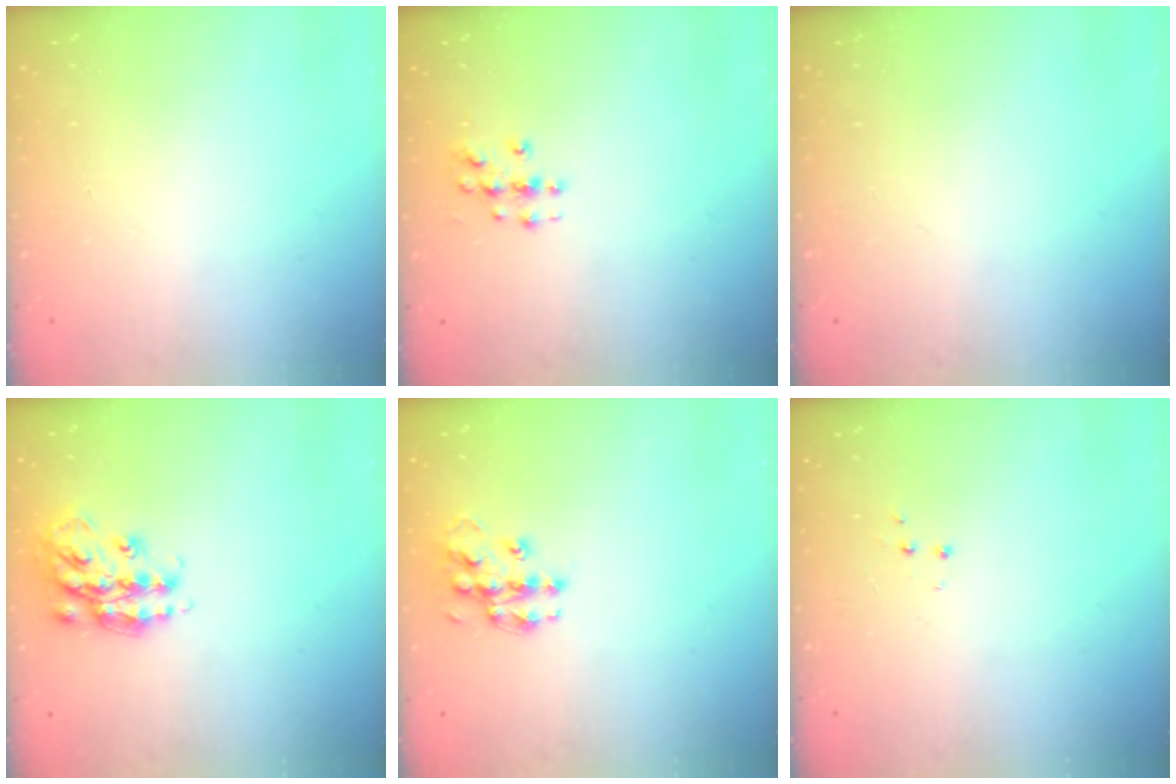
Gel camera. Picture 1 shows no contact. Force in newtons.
{"total": 3.3, "press": 3.3, "slide": 0.2}
{"total": 0.0}
{"total": 14.9, "press": 14.8, "slide": 0.8}
{"total": 11.3, "press": 11.3, "slide": 0.7}
{"total": 3.5, "press": 3.4, "slide": 0.5}